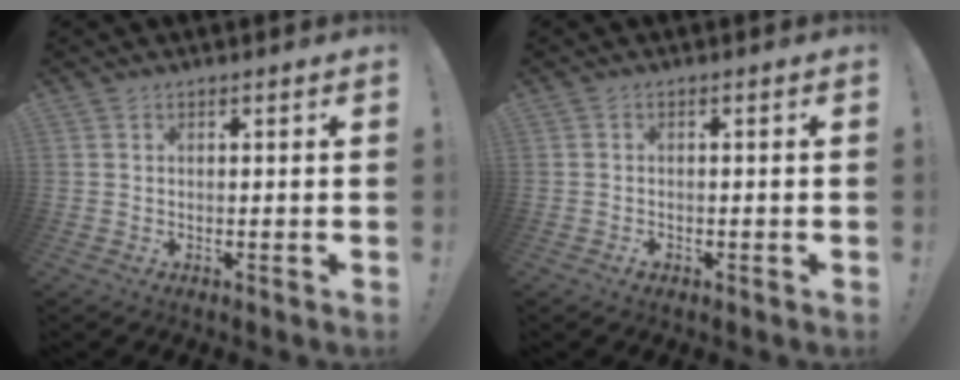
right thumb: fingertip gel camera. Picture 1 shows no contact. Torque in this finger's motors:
{"motor_torque": [-0.13, 0.22, 0.30, -0.33, -0.01]}